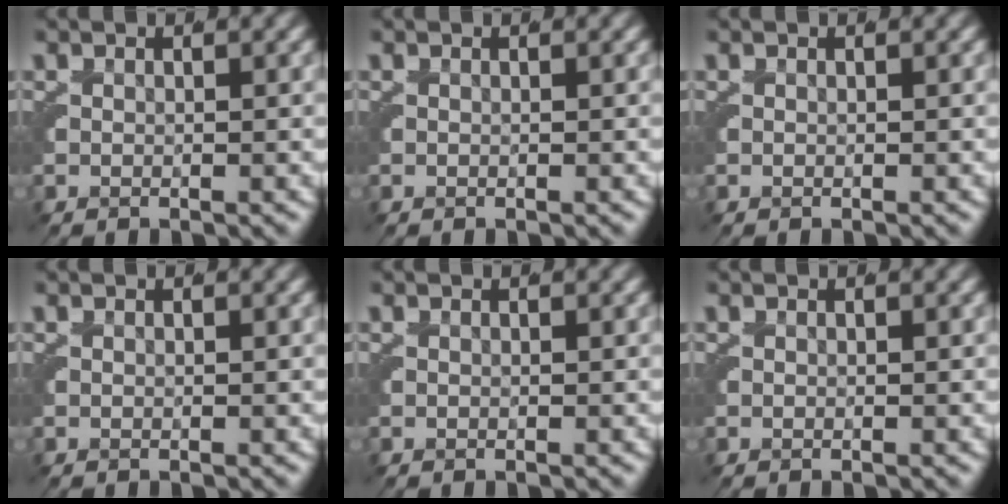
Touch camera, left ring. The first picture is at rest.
{"total": 0.0}
{"total": 0.0}
{"total": 0.0}
{"total": 0.0}
{"total": 0.0}